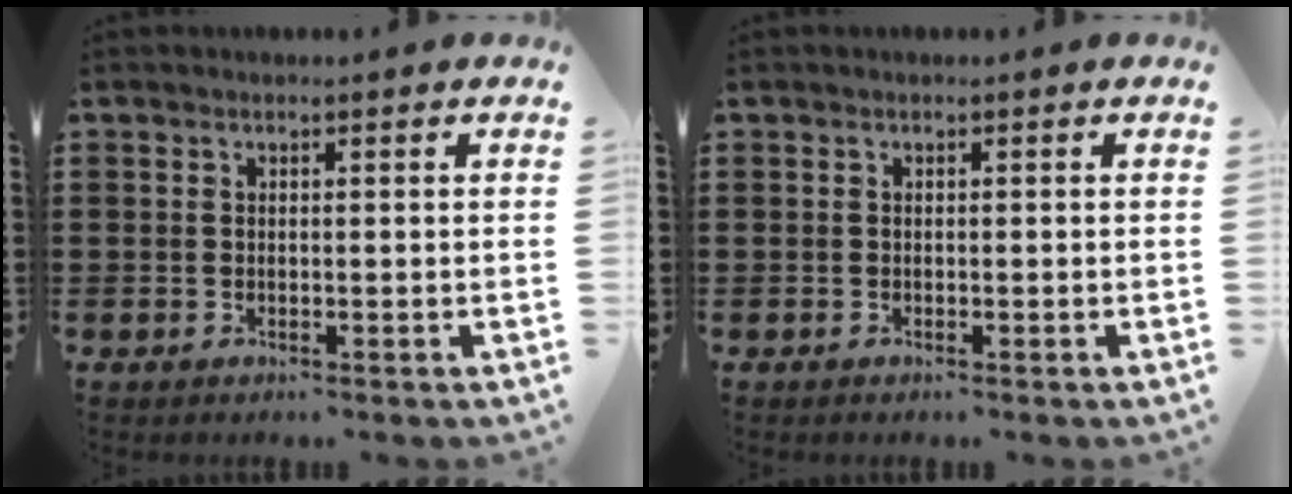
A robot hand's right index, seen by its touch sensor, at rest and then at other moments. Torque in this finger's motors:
{"motor_torque": [-0.63, 0.85, -1.05, -0.21]}